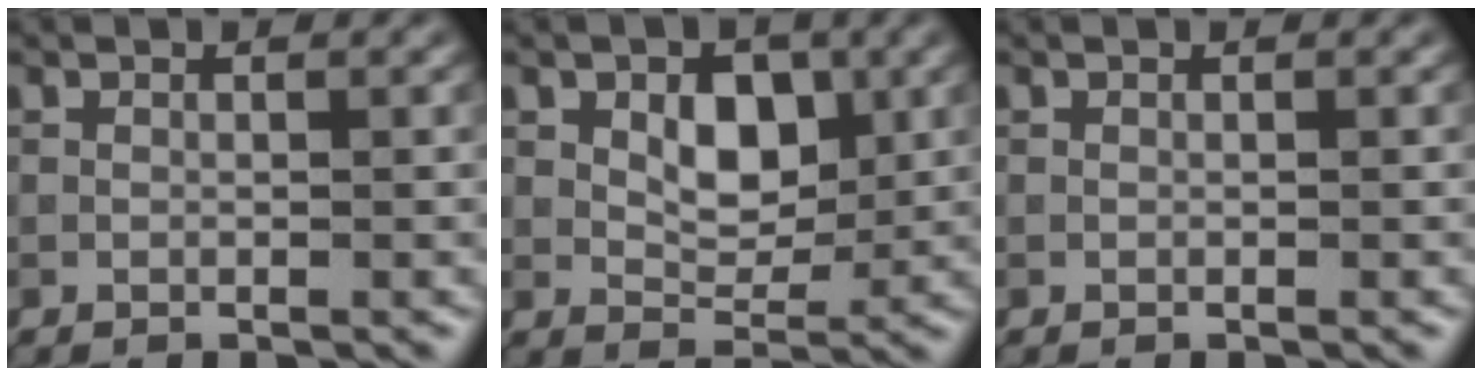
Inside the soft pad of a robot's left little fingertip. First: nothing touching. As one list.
[{"total": 4.5, "force": [1.2, 3.0, 3.1], "torque": [-0.050, -0.001, 0.020]}, {"total": 0.0}]